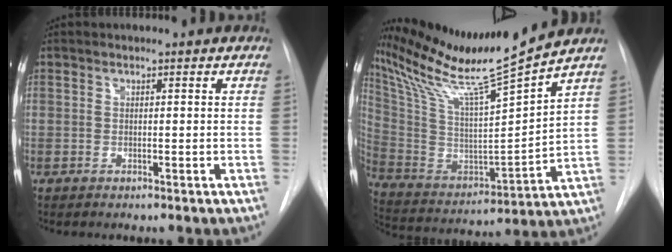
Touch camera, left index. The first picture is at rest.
{"total": 18.9, "force": [16.4, -1.5, 9.3], "torque": [-0.177, -0.033, 0.290]}